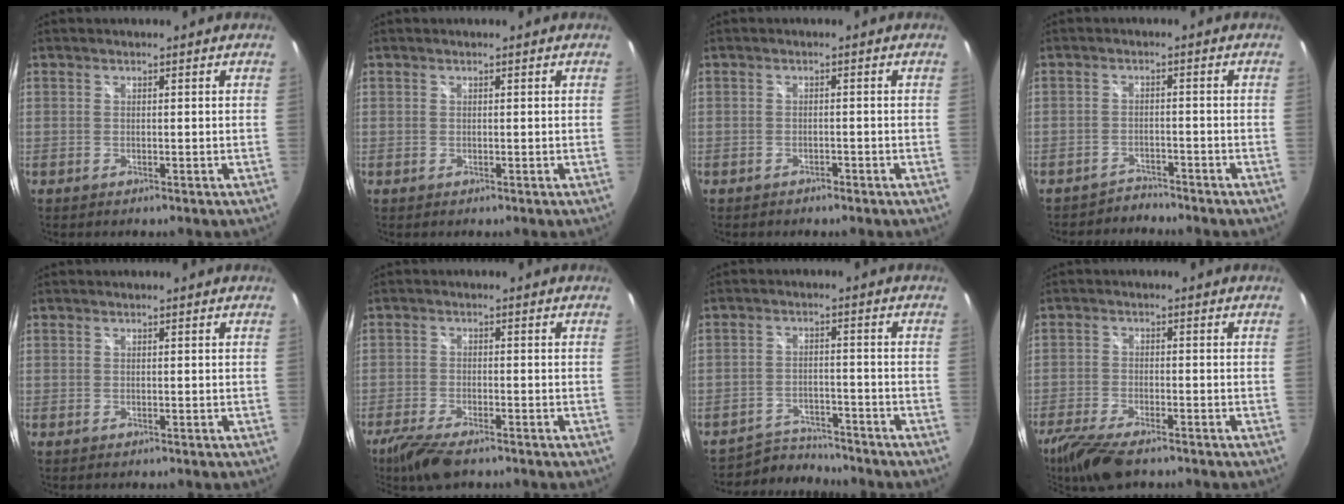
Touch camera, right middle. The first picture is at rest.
{"total": 0.0}
{"total": 1.5, "force": [-1.4, 0.5, 0.4], "torque": [-0.011, -0.005, -0.021]}
{"total": 3.4, "force": [-3.3, 0.7, -0.4], "torque": [0.000, 0.000, -0.059]}
{"total": 0.0}
{"total": 8.5, "force": [-6.6, 2.1, 5.0], "torque": [-0.122, -0.026, -0.119]}
{"total": 7.4, "force": [-7.2, 1.5, 0.2], "torque": [-0.025, 0.004, -0.119]}
{"total": 10.6, "force": [-8.3, 2.7, 6.1], "torque": [-0.146, -0.036, -0.151]}